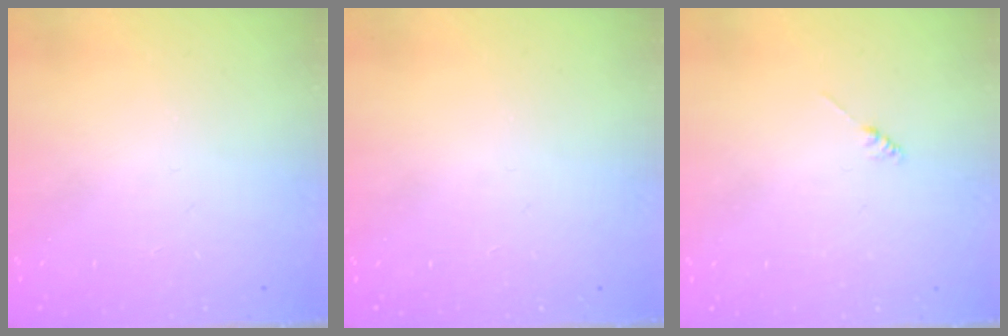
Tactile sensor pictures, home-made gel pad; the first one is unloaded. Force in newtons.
{"total": 0.0}
{"total": 0.0}